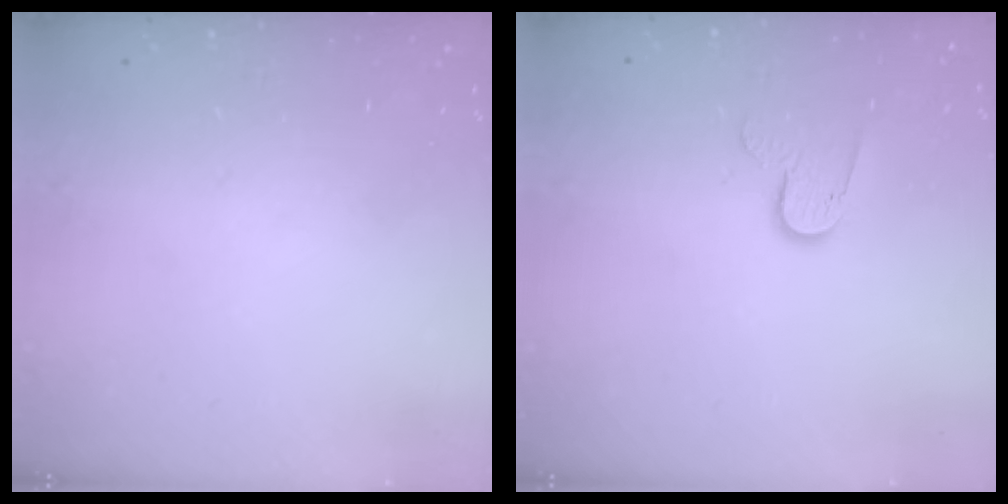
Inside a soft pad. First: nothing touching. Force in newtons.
{"total": 7.1, "press": 7.1, "slide": 0.5}